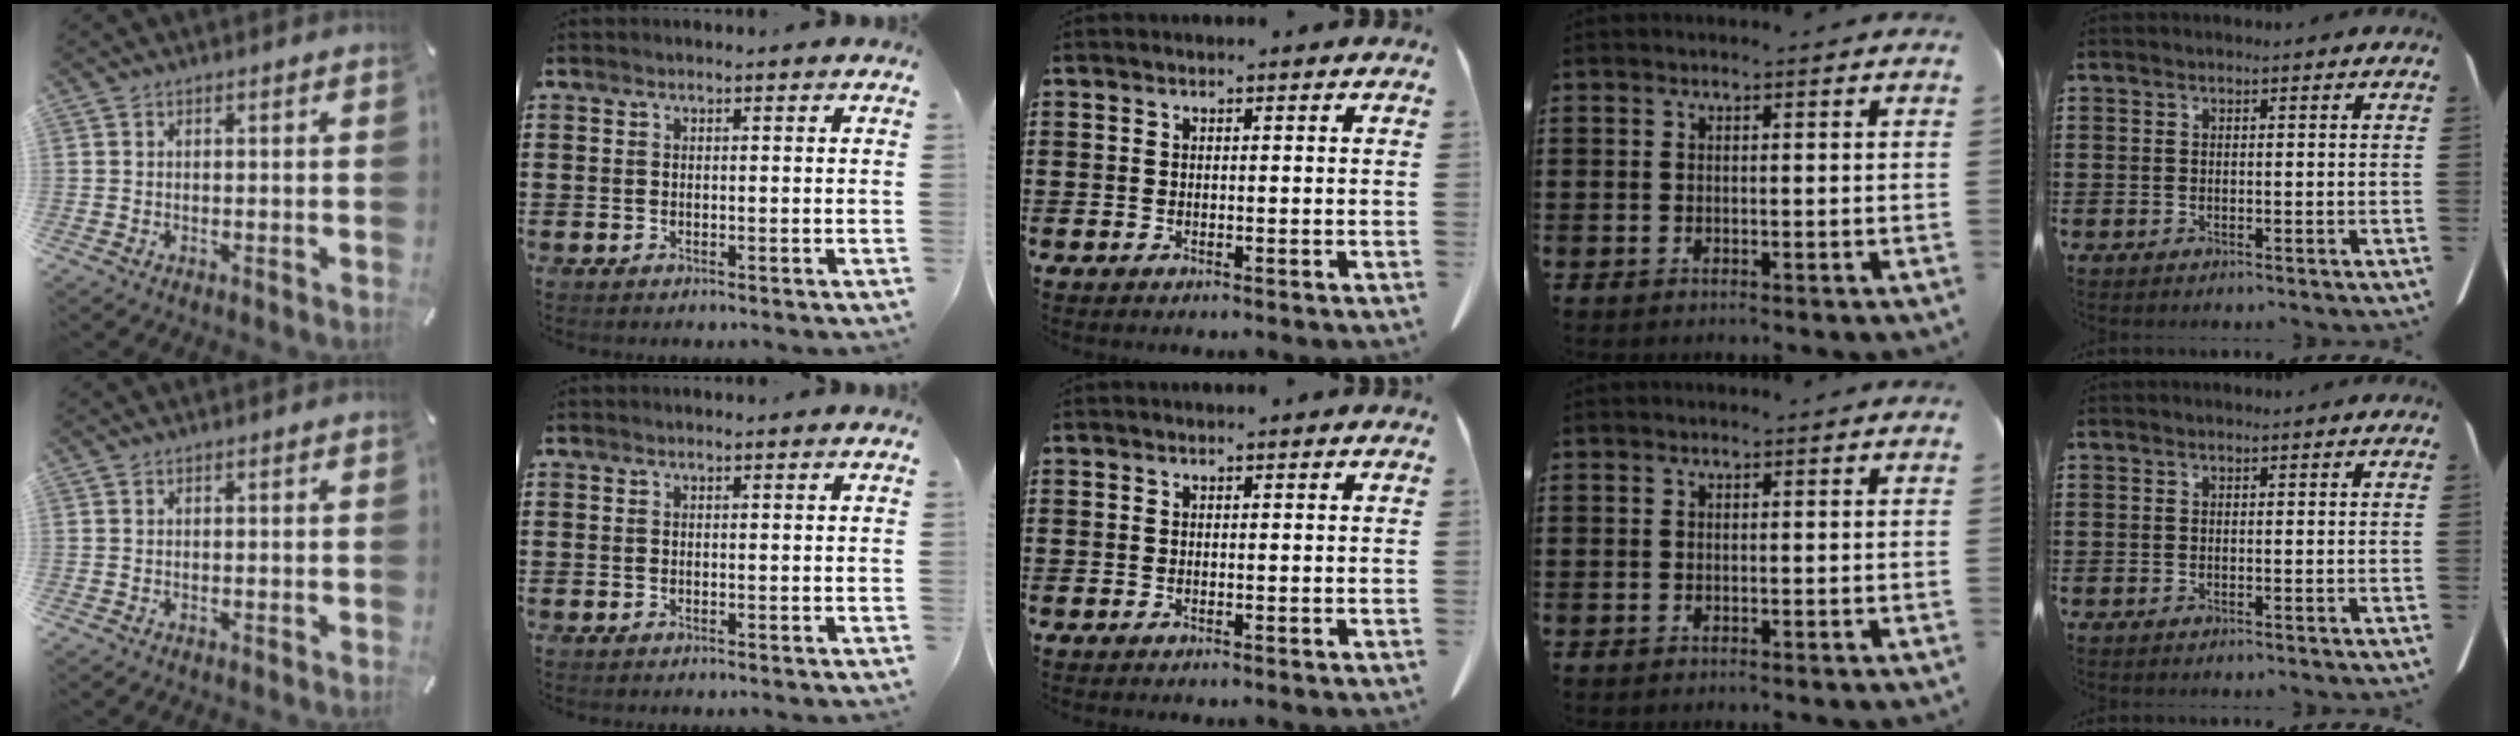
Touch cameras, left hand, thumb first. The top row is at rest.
{}